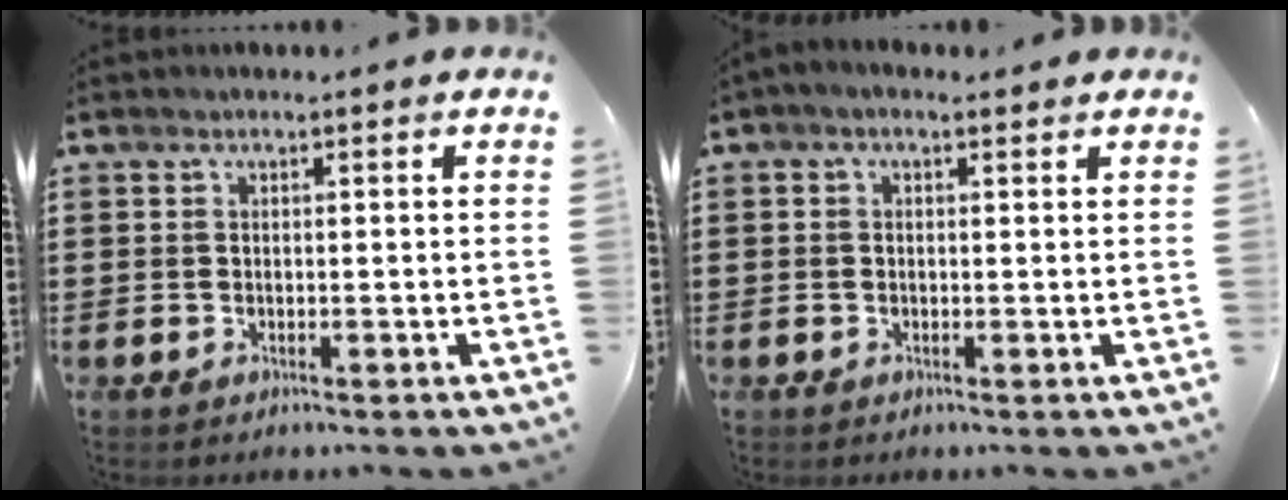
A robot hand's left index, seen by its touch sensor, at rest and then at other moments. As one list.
[{"total": 0.7, "force": [-0.2, 0.3, 0.7], "torque": [-0.013, 0.000, -0.004]}]